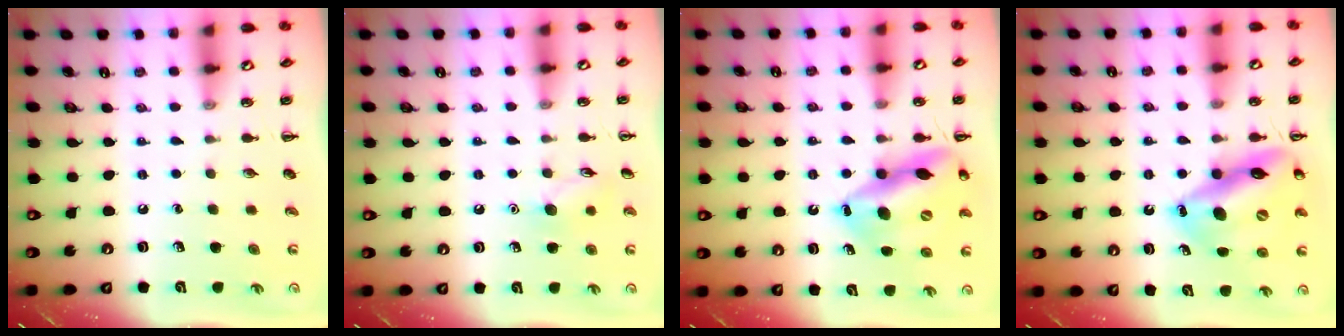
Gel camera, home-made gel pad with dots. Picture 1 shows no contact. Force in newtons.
{"total": 7.3, "press": 7.2, "slide": 1.2}
{"total": 17.0, "press": 16.5, "slide": 4.3}
{"total": 16.3, "press": 15.7, "slide": 4.3}